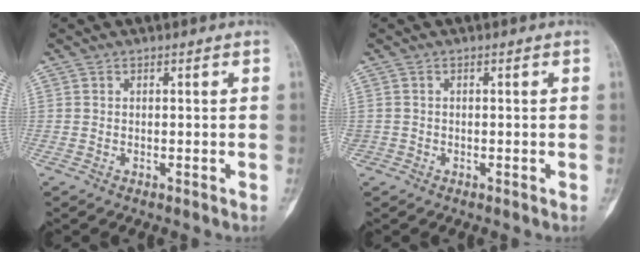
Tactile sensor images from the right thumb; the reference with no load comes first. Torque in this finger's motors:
{"motor_torque": [2.37, 2.64, 2.54, -0.23, 1.05]}